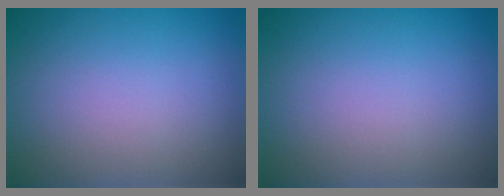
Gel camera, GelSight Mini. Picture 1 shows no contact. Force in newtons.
{"total": 0.0}